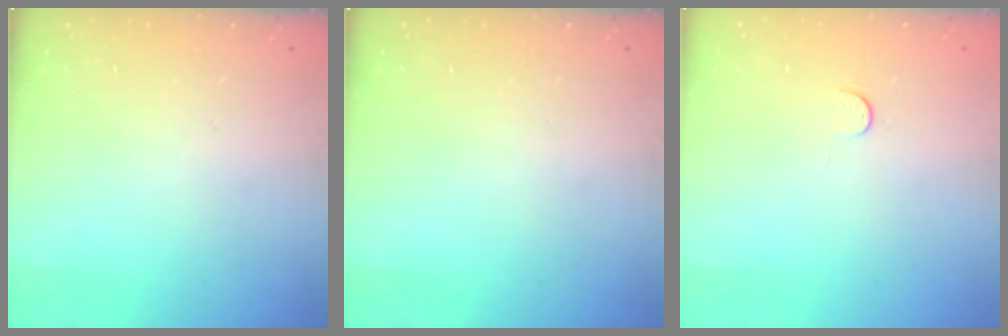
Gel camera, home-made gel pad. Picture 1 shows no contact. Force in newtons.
{"total": 0.0}
{"total": 2.8, "press": 2.8, "slide": 0.4}